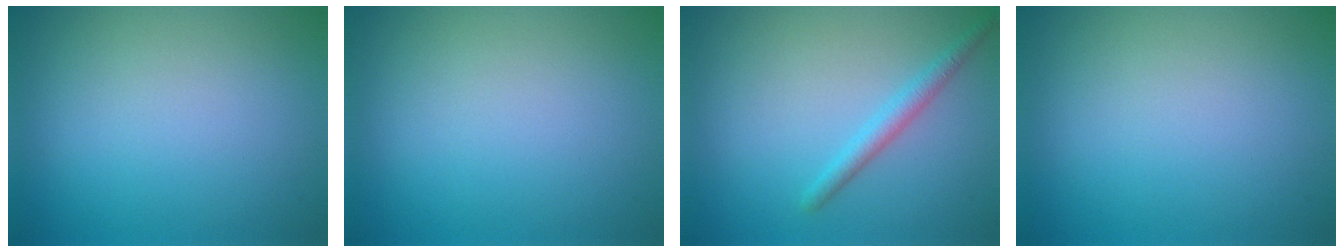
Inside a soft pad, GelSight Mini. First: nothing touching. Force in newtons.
{"total": 0.0}
{"total": 1.8, "press": 1.8, "slide": 0.0}
{"total": 0.0}